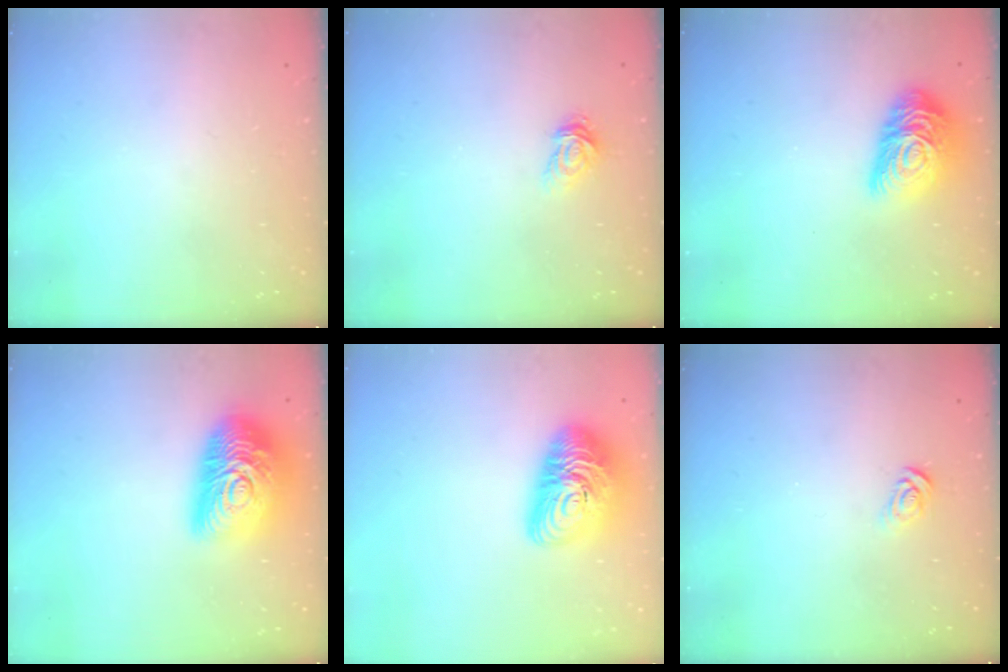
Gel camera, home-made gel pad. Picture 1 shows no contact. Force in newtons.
{"total": 3.1, "press": 3.1, "slide": 0.2}
{"total": 14.7, "press": 14.7, "slide": 0.9}
{"total": 21.0, "press": 21.0, "slide": 0.9}
{"total": 15.1, "press": 15.1, "slide": 1.1}
{"total": 3.7, "press": 3.7, "slide": 0.4}